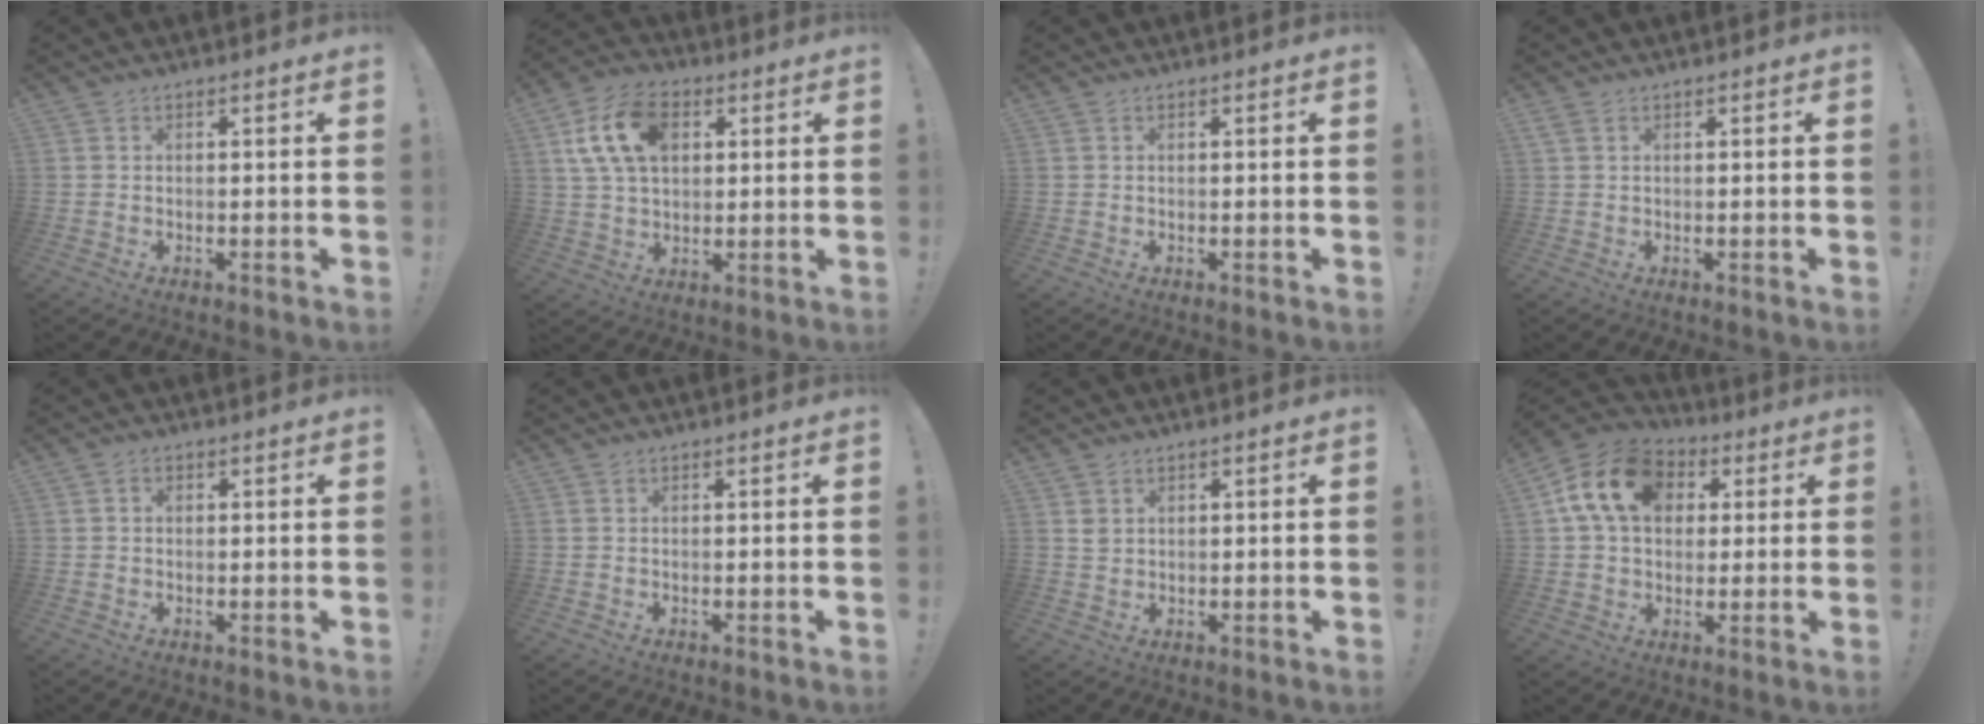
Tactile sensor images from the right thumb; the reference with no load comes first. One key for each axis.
{"total": 15.2, "fx": 4.9, "fy": 10.1, "fz": 10.2, "tx": -0.184, "ty": 0.004, "tz": 0.096}
{"total": 0.0}
{"total": 1.2, "fx": 0.6, "fy": 0.7, "fz": 0.8, "tx": -0.018, "ty": 0.004, "tz": 0.012}
{"total": 1.1, "fx": -0.1, "fy": 1.0, "fz": 0.5, "tx": -0.015, "ty": 0.007, "tz": 0.000}
{"total": 0.0}
{"total": 1.7, "fx": 1.0, "fy": 1.2, "fz": 0.7, "tx": -0.001, "ty": -0.004, "tz": 0.016}
{"total": 16.4, "fx": 5.0, "fy": 12.2, "fz": 9.7, "tx": -0.160, "ty": 0.005, "tz": 0.098}